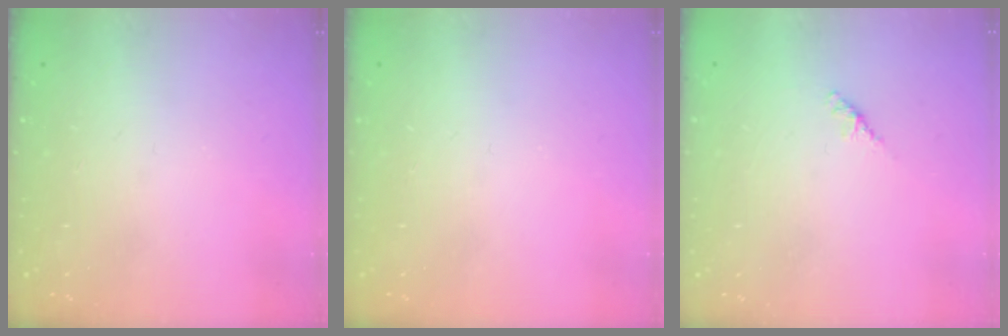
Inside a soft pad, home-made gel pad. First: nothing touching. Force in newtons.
{"total": 0.0}
{"total": 1.8, "press": 1.7, "slide": 0.6}